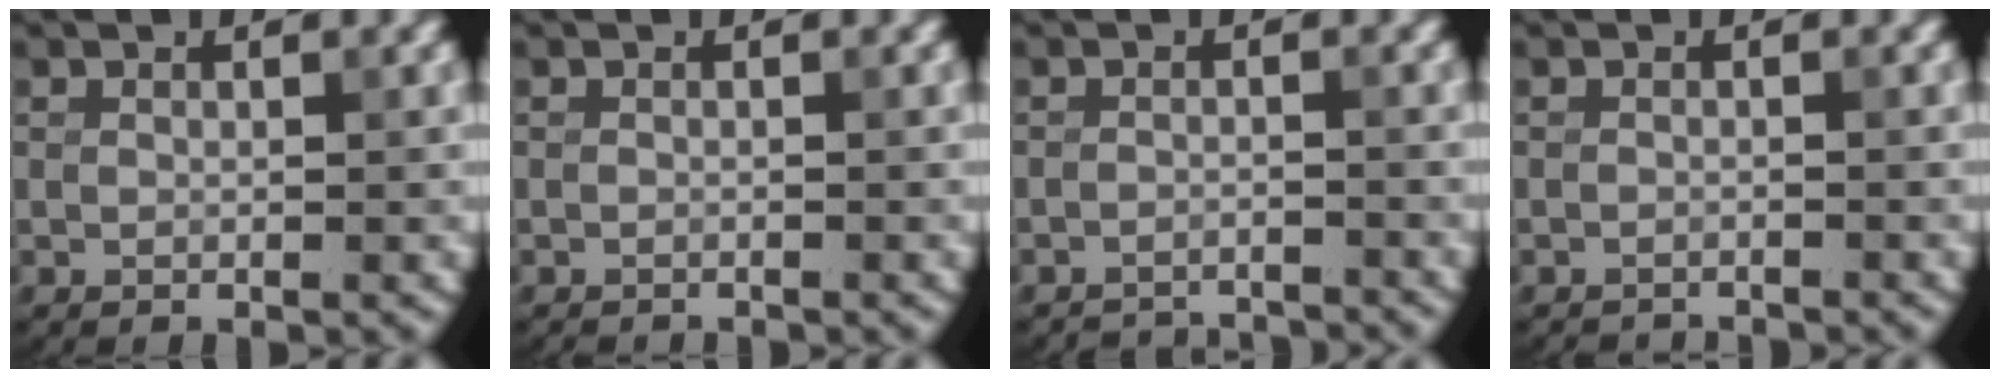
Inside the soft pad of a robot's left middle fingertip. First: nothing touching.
{"total": 1.4, "force": [-1.4, 0.1, 0.2], "torque": [0.005, -0.007, -0.021]}
{"total": 4.4, "force": [-4.4, 0.4, 0.6], "torque": [-0.007, -0.007, -0.068]}
{"total": 2.6, "force": [-2.6, 0.2, 0.3], "torque": [0.002, -0.012, -0.039]}